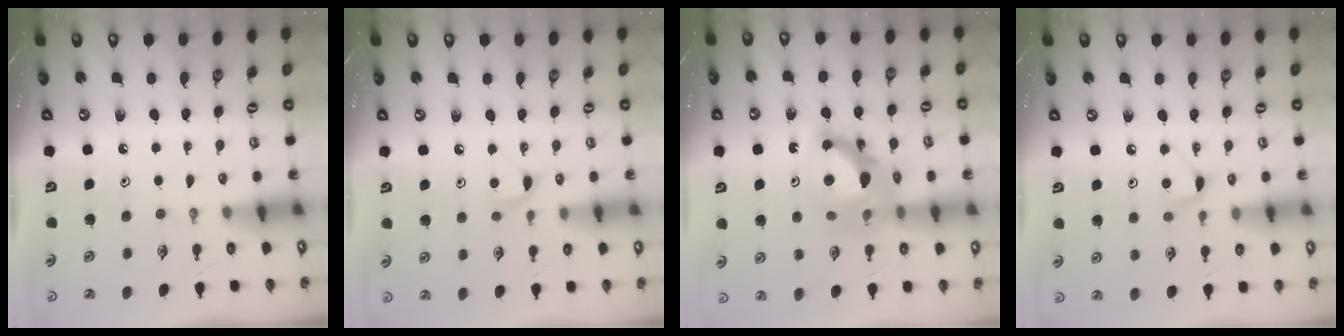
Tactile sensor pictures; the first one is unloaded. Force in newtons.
{"total": 4.8, "press": 4.7, "slide": 0.6}
{"total": 12.9, "press": 12.9, "slide": 1.1}
{"total": 5.6, "press": 5.5, "slide": 0.7}